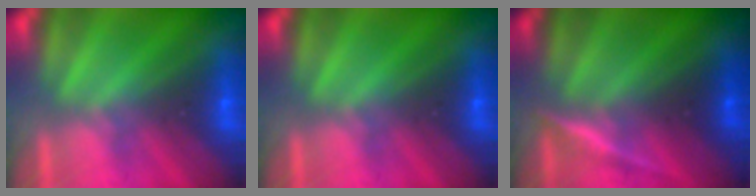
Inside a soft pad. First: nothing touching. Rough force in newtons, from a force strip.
{"total": 0.0}
{"total": 3.3}